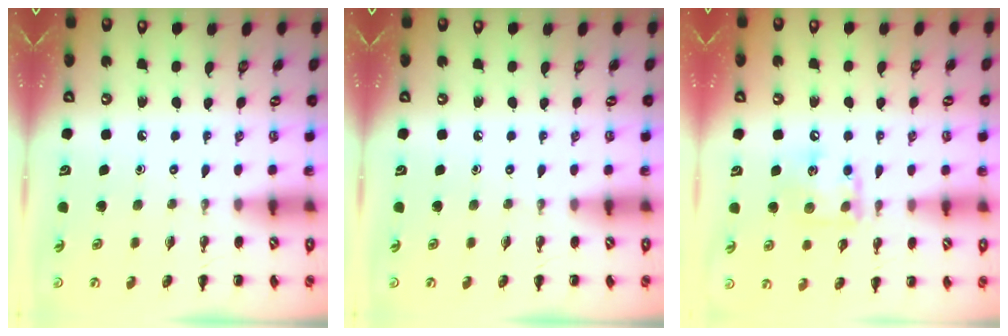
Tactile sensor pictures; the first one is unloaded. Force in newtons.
{"total": 0.0}
{"total": 10.5, "press": 10.5, "slide": 0.9}